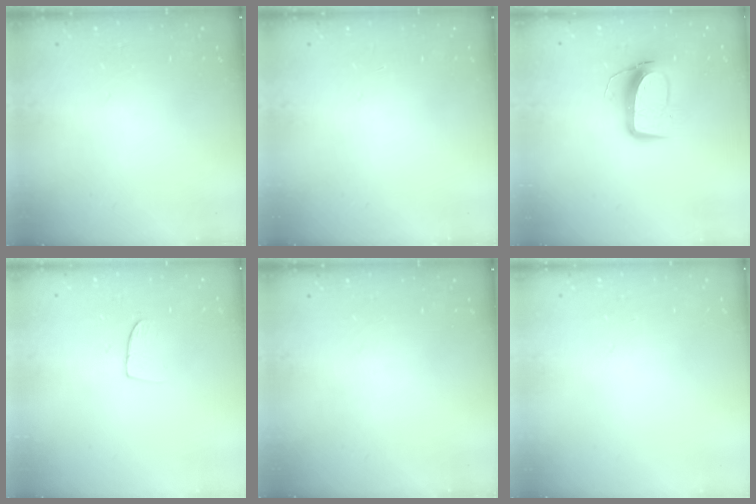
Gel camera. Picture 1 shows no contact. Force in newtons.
{"total": 0.0}
{"total": 10.3, "press": 10.2, "slide": 1.1}
{"total": 6.0, "press": 6.0, "slide": 0.4}
{"total": 0.0}
{"total": 0.0}